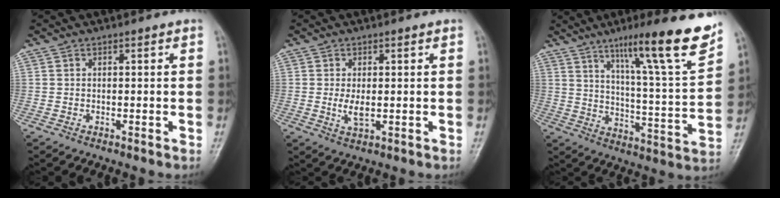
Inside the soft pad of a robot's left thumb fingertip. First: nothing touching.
{"total": 3.3, "force": [0.0, 1.5, 2.9], "torque": [-0.057, -0.008, 0.005]}
{"total": 19.0, "force": [12.4, 1.4, 14.2], "torque": [-0.192, -0.065, 0.191]}